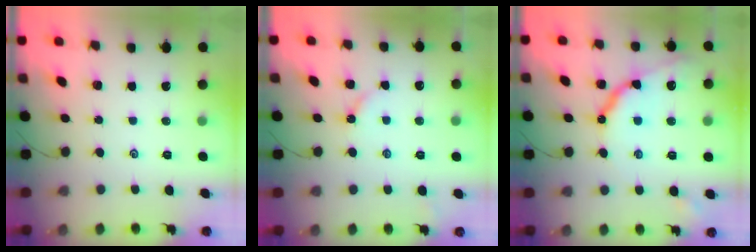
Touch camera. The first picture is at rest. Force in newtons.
{"total": 2.8, "press": 2.8, "slide": 0.3}
{"total": 11.5, "press": 11.5, "slide": 0.8}